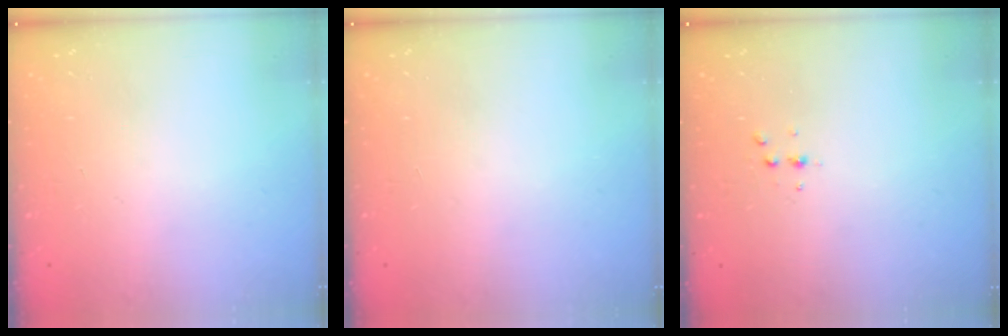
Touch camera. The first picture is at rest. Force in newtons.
{"total": 0.0}
{"total": 3.5, "press": 3.5, "slide": 0.5}